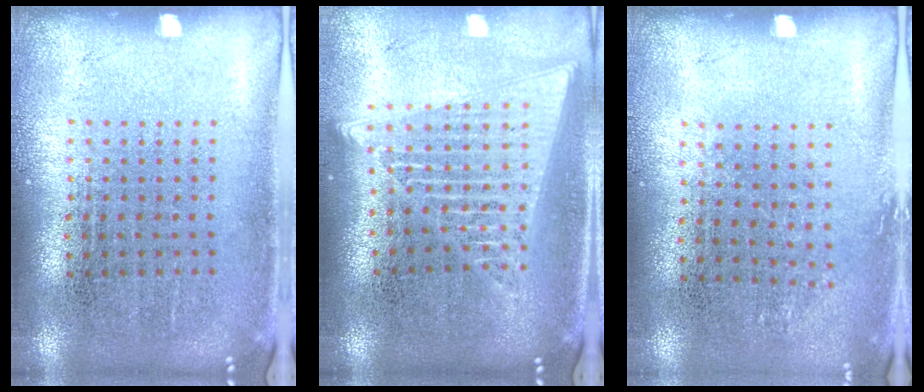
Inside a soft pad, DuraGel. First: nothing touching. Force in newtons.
{"total": 1.9, "press": 1.7, "slide": 1.0}
{"total": 0.8, "press": 0.6, "slide": 0.5}